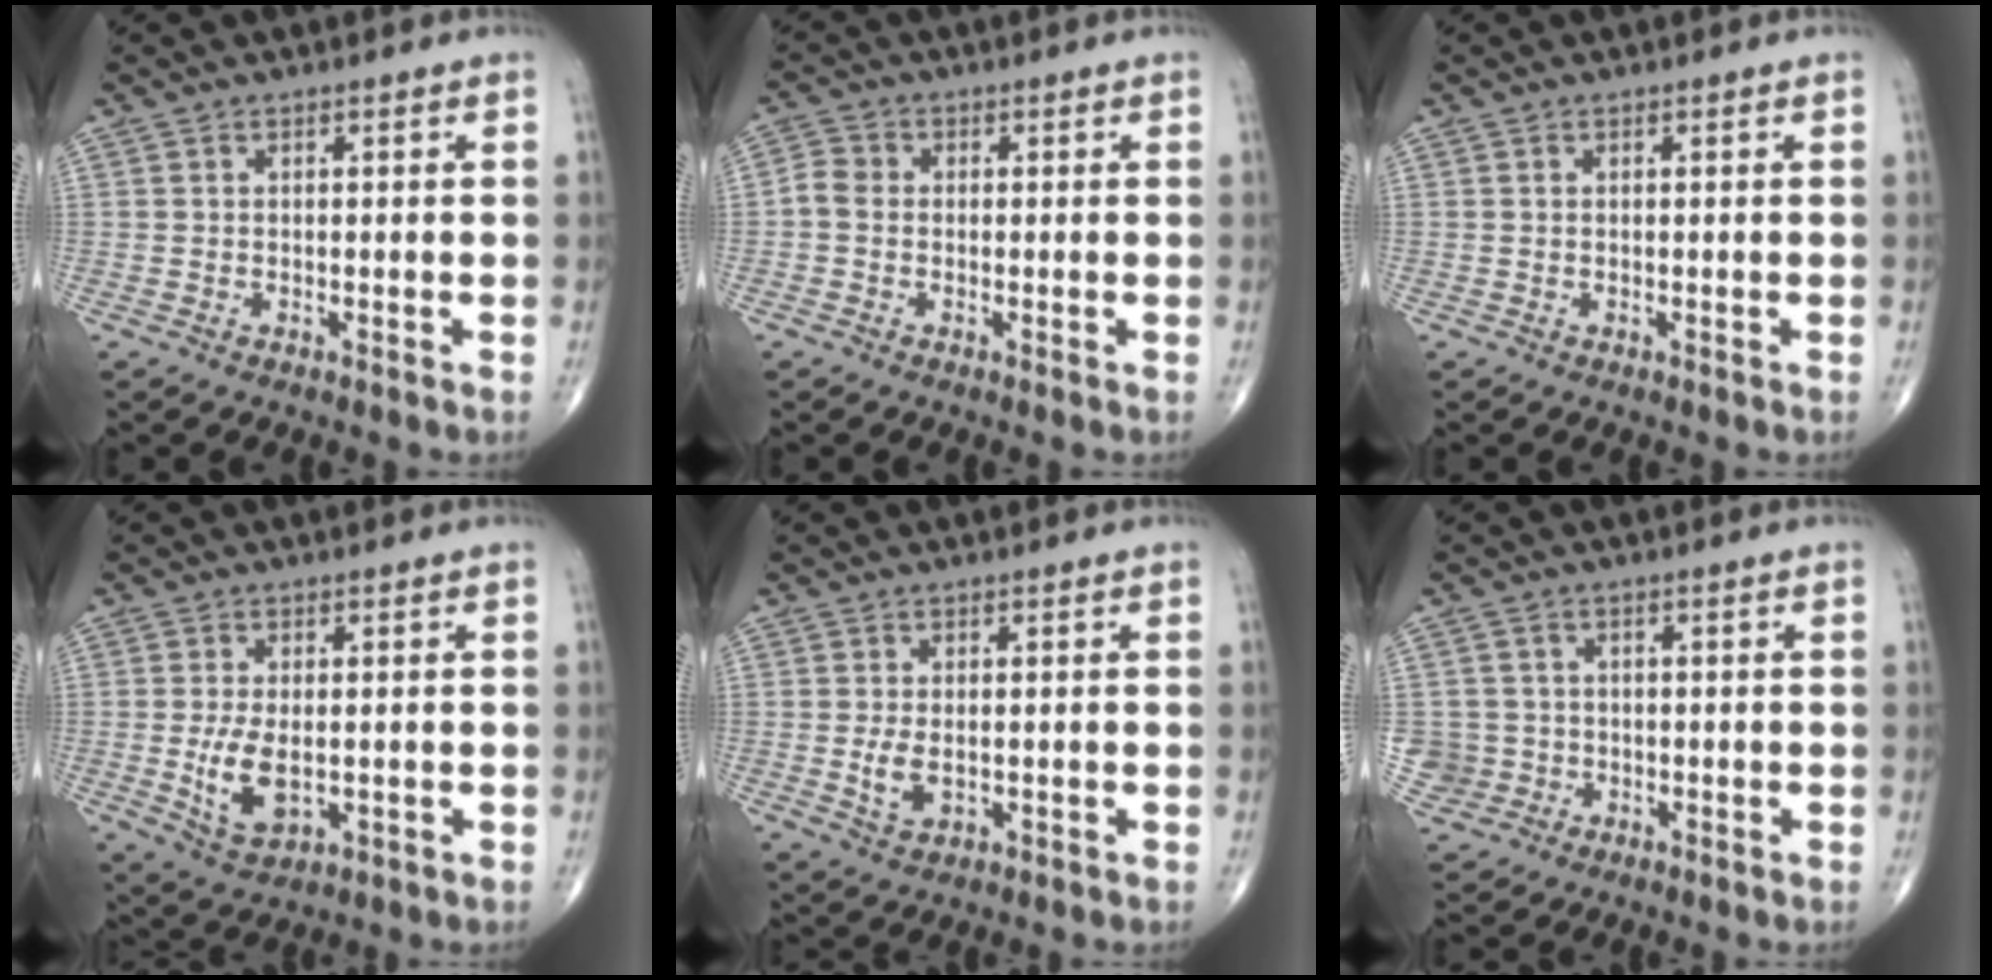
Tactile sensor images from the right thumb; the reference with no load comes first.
{"total": 2.9, "force": [-0.5, 2.4, 1.6], "torque": [-0.024, 0.007, -0.019]}
{"total": 0.0}
{"total": 7.4, "force": [-0.8, 4.0, 6.1], "torque": [-0.109, -0.011, -0.004]}
{"total": 3.7, "force": [-0.3, 2.2, 3.0], "torque": [-0.055, -0.006, 0.000]}
{"total": 4.5, "force": [-0.5, 4.4, 0.0], "torque": [0.020, 0.011, -0.009]}